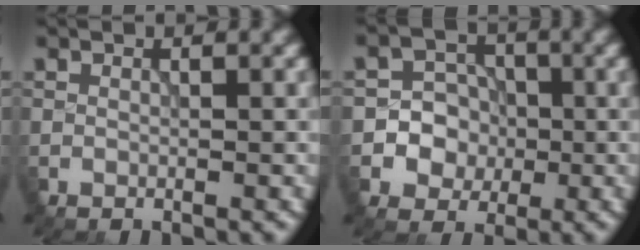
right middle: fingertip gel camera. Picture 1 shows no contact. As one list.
[{"total": 5.0, "force": [-1.0, 4.7, 1.3], "torque": [-0.005, 0.019, -0.038]}]